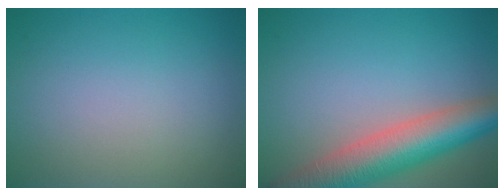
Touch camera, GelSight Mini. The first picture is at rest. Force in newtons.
{"total": 8.4, "press": 8.4, "slide": 0.5}